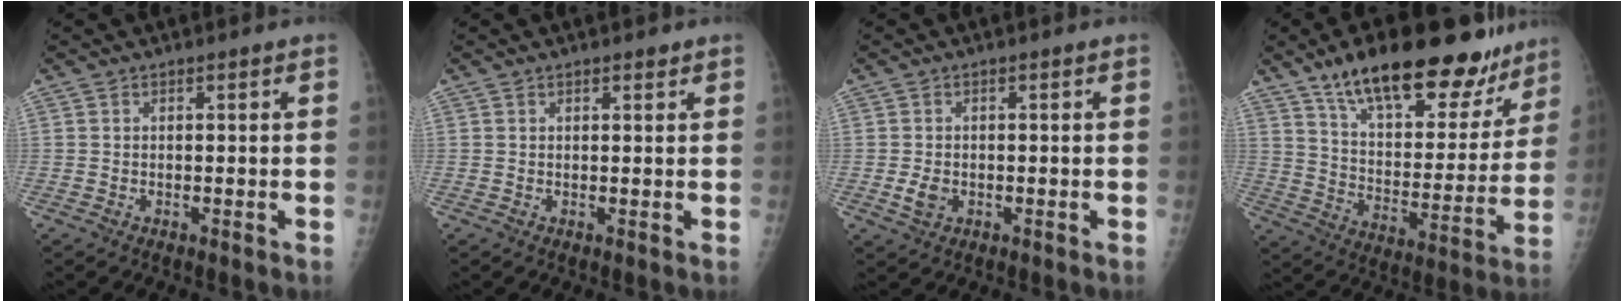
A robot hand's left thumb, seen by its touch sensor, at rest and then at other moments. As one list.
[{"total": 1.3, "force": [1.0, 0.5, 0.7], "torque": [-0.007, -0.004, 0.012]}, {"total": 2.6, "force": [-0.5, 1.9, 1.6], "torque": [-0.029, -0.001, -0.007]}, {"total": 26.5, "force": [19.1, 10.6, 15.1], "torque": [-0.180, -0.070, 0.289]}]